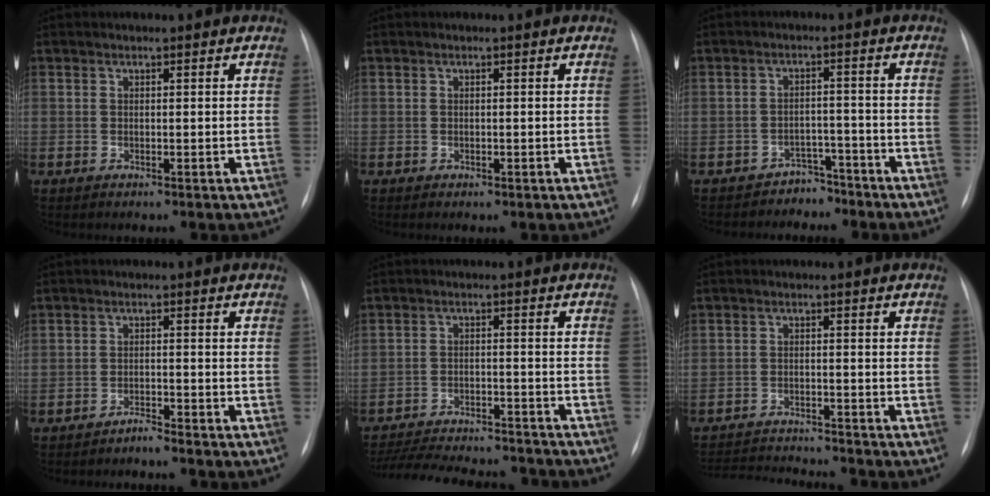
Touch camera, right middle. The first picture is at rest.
{"total": 0.6, "force": [-0.3, 0.4, 0.3], "torque": [-0.003, 0.001, -0.003]}
{"total": 3.8, "force": [-3.3, 1.9, -0.4], "torque": [0.006, 0.010, -0.046]}
{"total": 1.8, "force": [-1.7, 0.0, 0.4], "torque": [-0.008, -0.003, -0.027]}
{"total": 19.3, "force": [-17.7, 3.9, 6.7], "torque": [-0.150, -0.015, -0.248]}
{"total": 9.8, "force": [-9.5, 0.0, 2.2], "torque": [-0.039, -0.002, -0.150]}